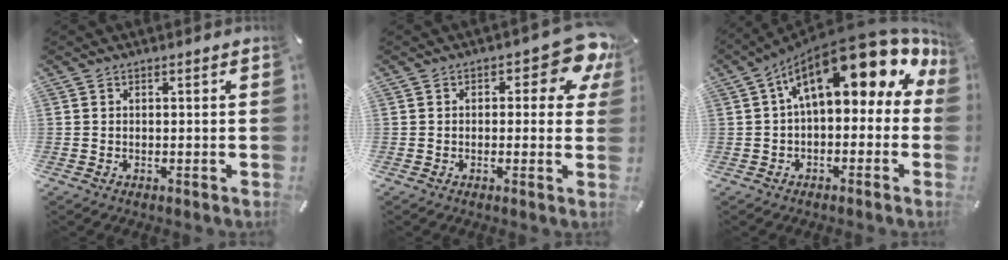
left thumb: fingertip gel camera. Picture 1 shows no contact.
{"total": 9.1, "force": [4.3, 4.0, 6.9], "torque": [-0.084, -0.024, 0.067]}
{"total": 18.5, "force": [8.3, 8.3, 14.3], "torque": [-0.228, -0.054, 0.141]}